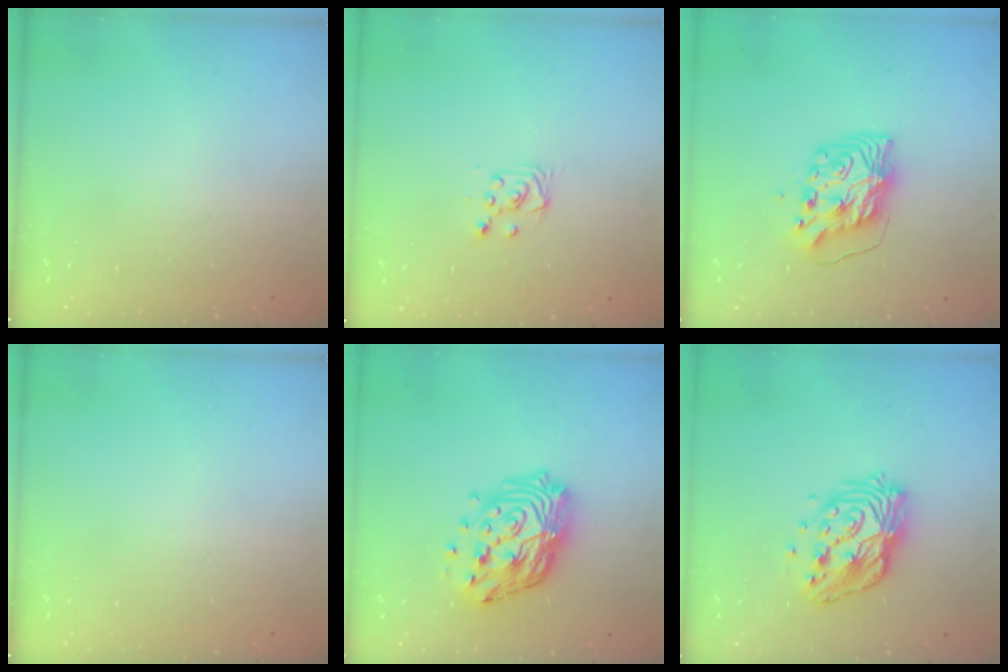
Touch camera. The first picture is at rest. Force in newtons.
{"total": 4.6, "press": 4.6, "slide": 0.5}
{"total": 8.3, "press": 8.3, "slide": 0.9}
{"total": 0.0}
{"total": 16.7, "press": 16.6, "slide": 1.7}
{"total": 14.7, "press": 14.6, "slide": 1.2}